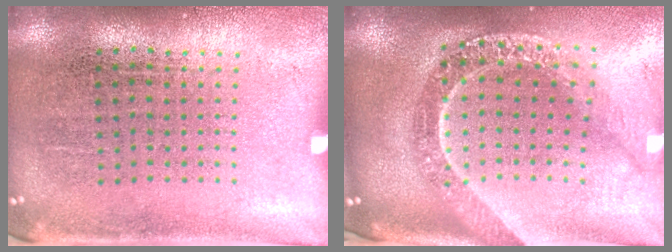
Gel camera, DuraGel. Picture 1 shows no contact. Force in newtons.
{"total": 2.6, "press": 2.1, "slide": 1.6}